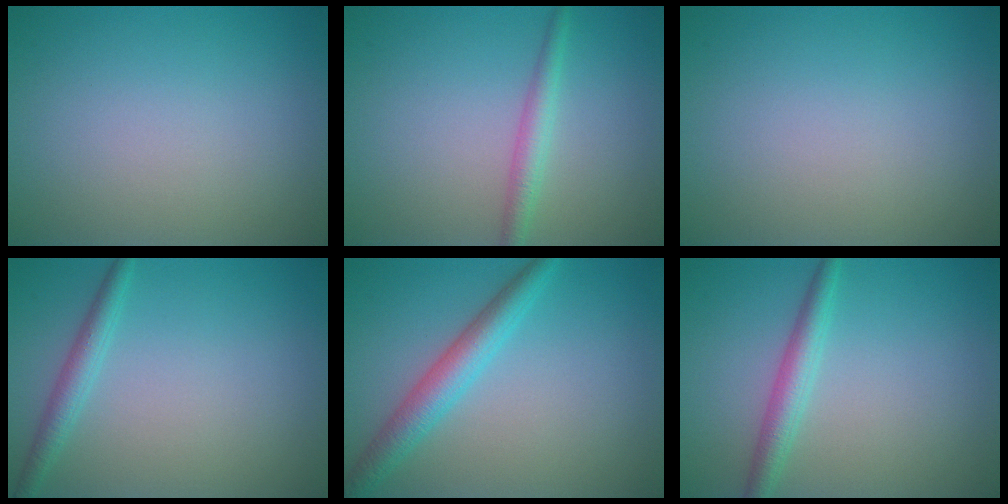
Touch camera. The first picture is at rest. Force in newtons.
{"total": 2.1, "press": 2.1, "slide": 0.0}
{"total": 0.0}
{"total": 2.0, "press": 2.0, "slide": 0.0}
{"total": 3.7, "press": 3.7, "slide": 0.1}
{"total": 2.7, "press": 2.7, "slide": 0.1}